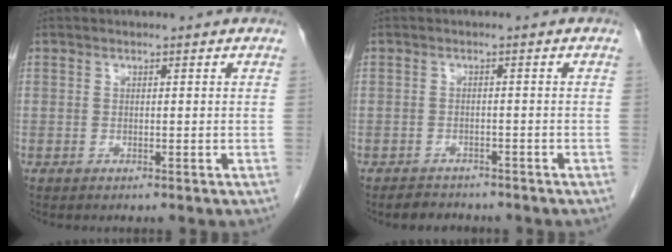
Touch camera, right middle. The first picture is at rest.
{"total": 3.3, "force": [-2.9, 1.4, 0.5], "torque": [-0.015, -0.001, -0.041]}